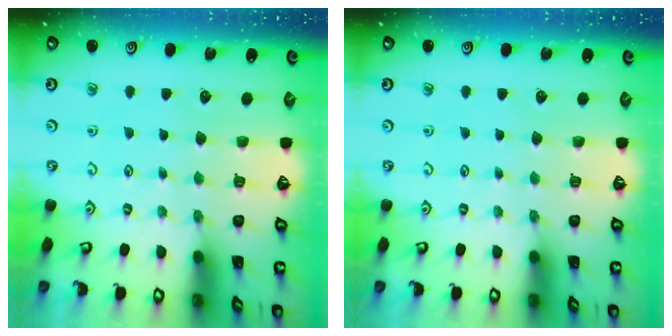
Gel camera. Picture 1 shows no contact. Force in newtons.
{"total": 0.0}